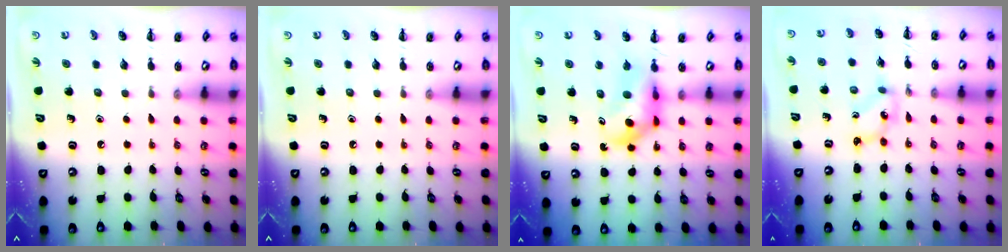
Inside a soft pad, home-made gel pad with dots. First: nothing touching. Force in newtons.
{"total": 0.0}
{"total": 5.7, "press": 5.5, "slide": 1.4}
{"total": 3.1, "press": 3.0, "slide": 0.9}